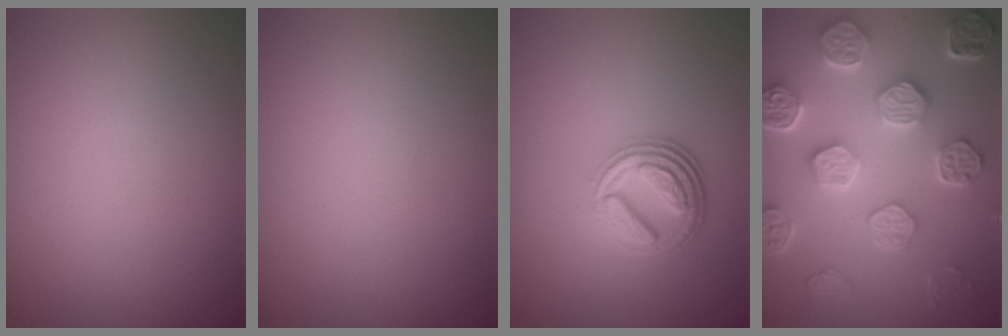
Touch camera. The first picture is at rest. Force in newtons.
{"total": 0.0}
{"total": 4.9, "press": 3.6, "slide": 3.4}
{"total": 7.3, "press": 6.0, "slide": 4.0}